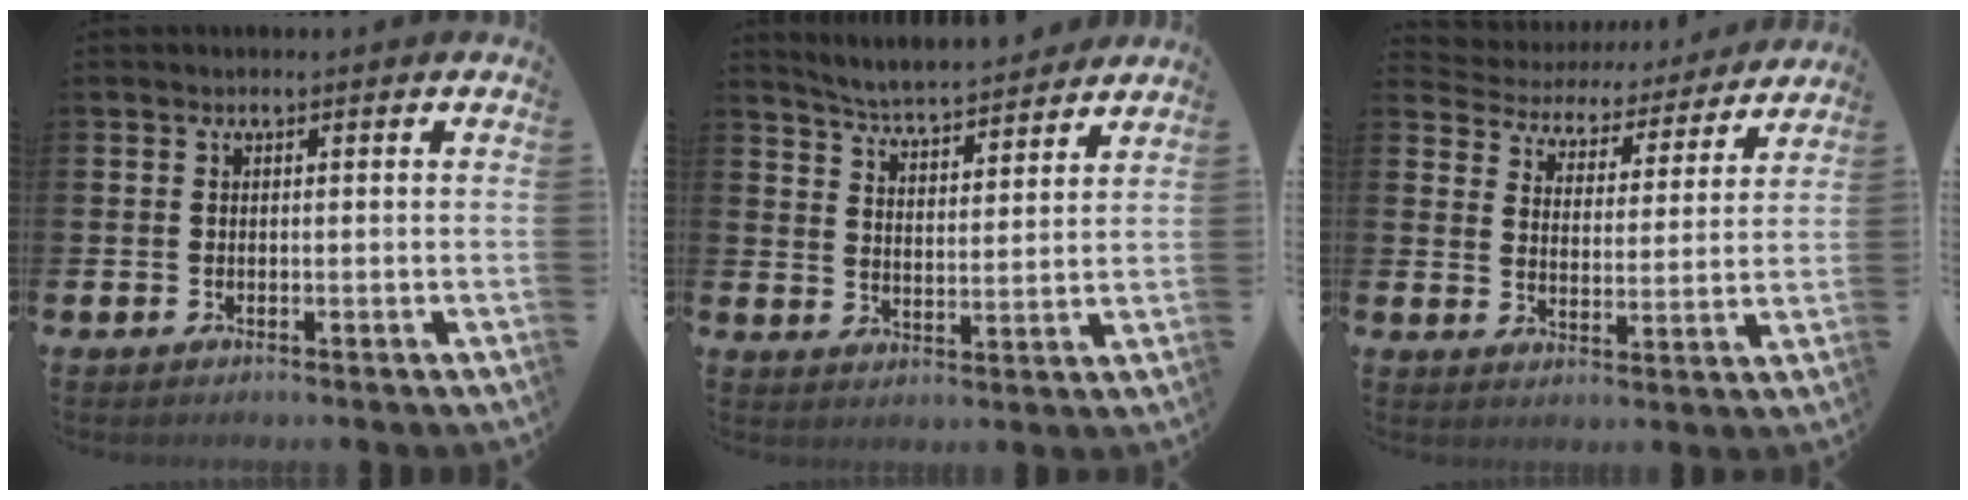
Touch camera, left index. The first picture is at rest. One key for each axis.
{"total": 5.4, "fx": 5.4, "fy": 0.1, "fz": 0.7, "tx": -0.038, "ty": -0.041, "tz": 0.093}
{"total": 4.5, "fx": 4.1, "fy": 1.9, "fz": 0.0, "tx": -0.034, "ty": -0.036, "tz": 0.064}